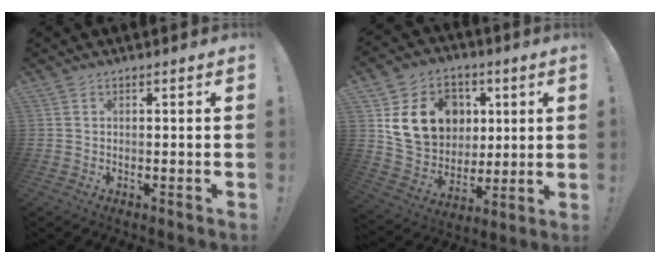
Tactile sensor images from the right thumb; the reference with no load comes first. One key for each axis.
{"total": 18.2, "fx": 6.0, "fy": 15.0, "fz": 8.4, "tx": -0.125, "ty": -0.013, "tz": 0.141}